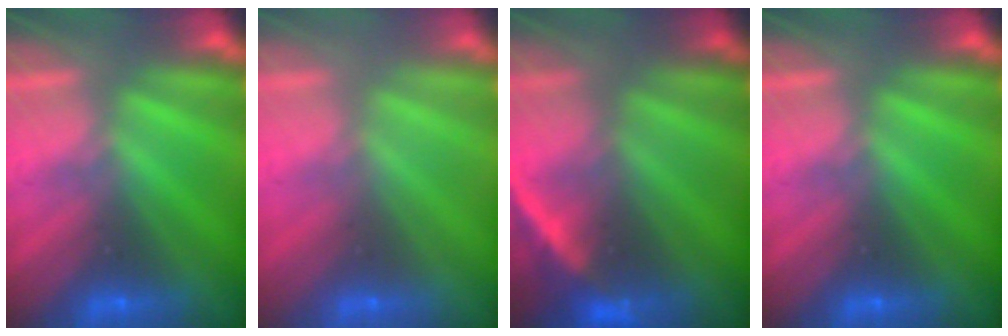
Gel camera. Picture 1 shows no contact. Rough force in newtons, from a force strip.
{"total": 3.3}
{"total": 2.2}
{"total": 0.0}